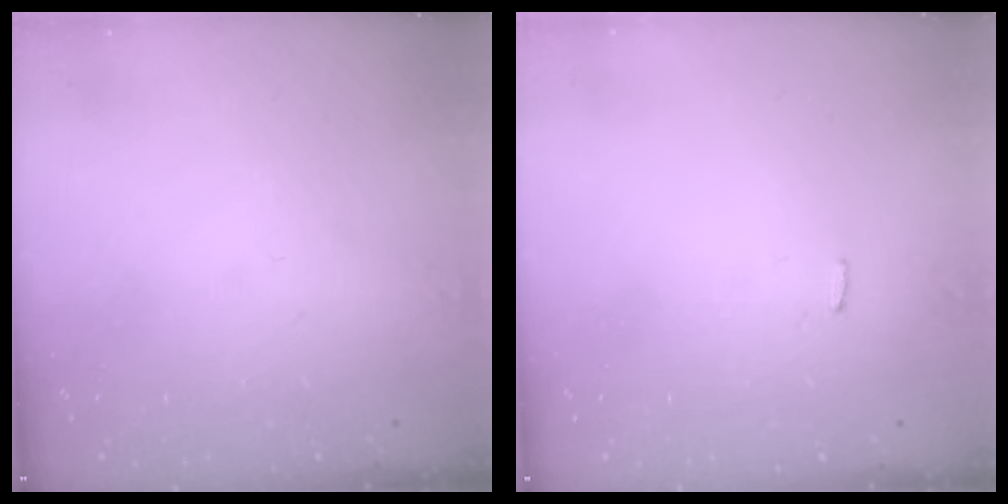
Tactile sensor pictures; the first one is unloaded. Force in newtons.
{"total": 3.1, "press": 3.1, "slide": 0.2}